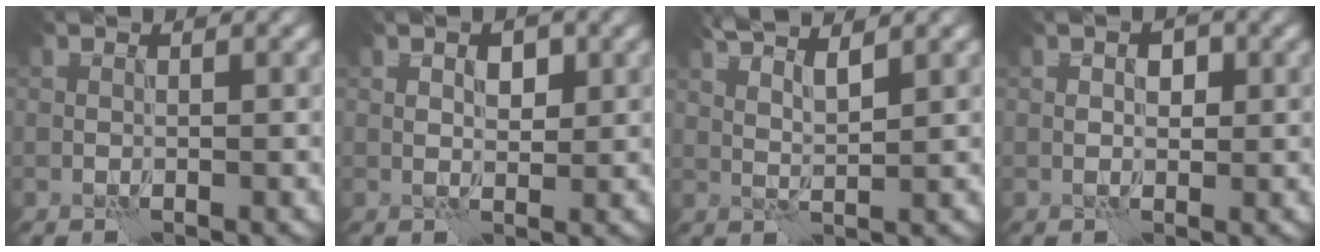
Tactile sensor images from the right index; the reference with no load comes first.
{"total": 2.1, "force": [0.8, 1.2, 1.6], "torque": [-0.022, 0.001, 0.011]}
{"total": 4.0, "force": [2.7, 0.8, 2.8], "torque": [-0.051, 0.006, 0.044]}
{"total": 2.1, "force": [0.4, 1.5, 1.5], "torque": [-0.019, 0.001, 0.005]}